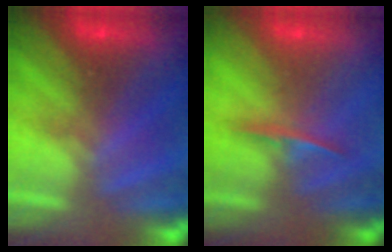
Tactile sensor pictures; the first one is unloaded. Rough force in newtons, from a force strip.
{"total": 1.0}